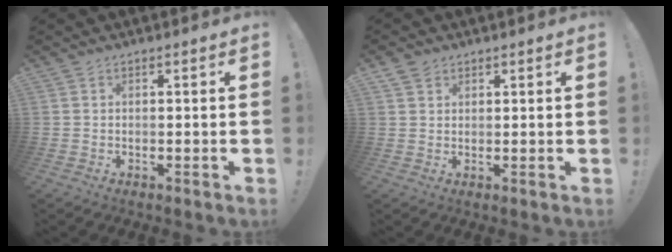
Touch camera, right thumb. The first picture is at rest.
{"total": 2.8, "force": [2.0, 1.9, 0.6], "torque": [0.000, -0.010, 0.035]}